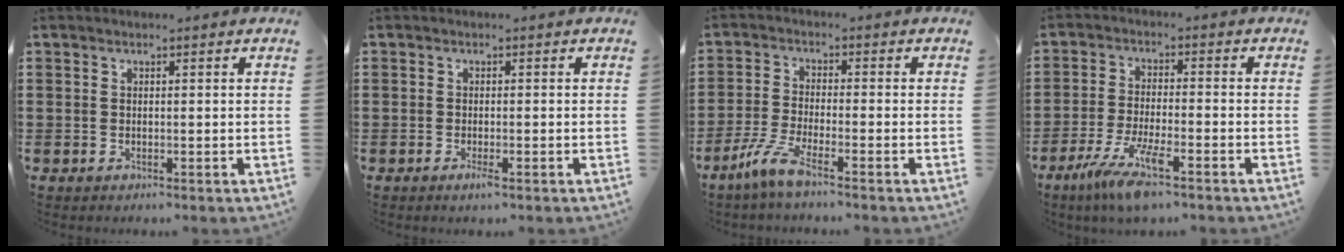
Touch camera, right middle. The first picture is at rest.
{"total": 1.4, "force": [-0.7, 0.2, 1.2], "torque": [-0.021, -0.003, -0.012]}
{"total": 5.1, "force": [-3.4, 0.3, 3.8], "torque": [-0.096, -0.016, -0.070]}
{"total": 7.6, "force": [-4.9, 0.8, 5.7], "torque": [-0.122, -0.016, -0.094]}